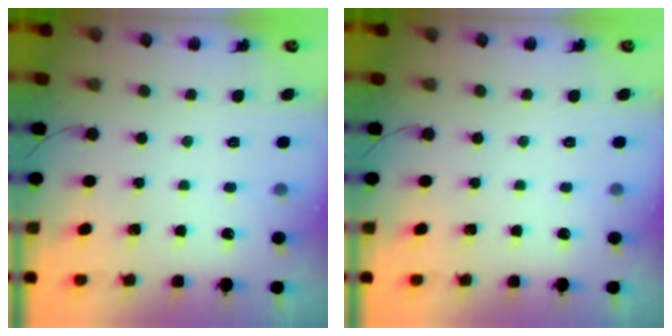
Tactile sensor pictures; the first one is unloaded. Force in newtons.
{"total": 0.0}